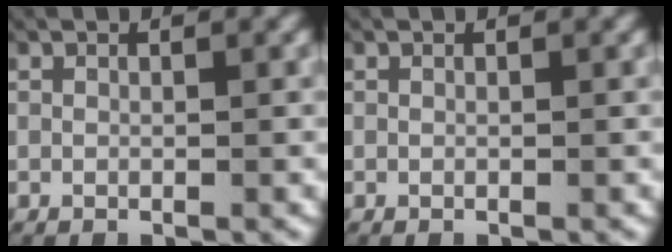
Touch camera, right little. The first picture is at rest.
{"total": 0.0}